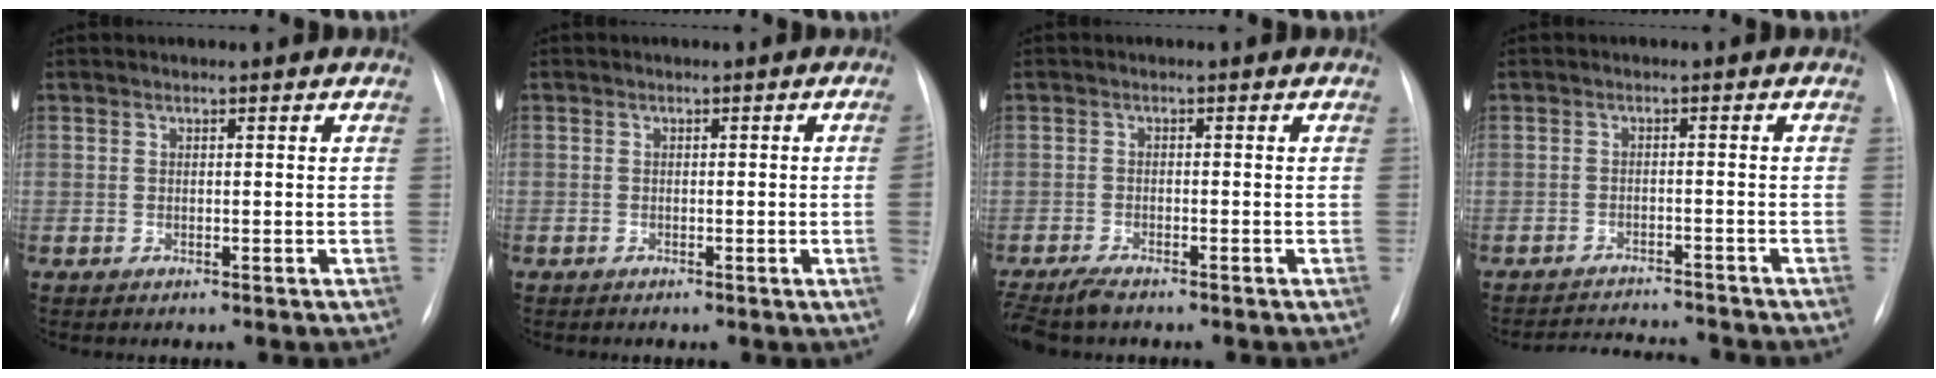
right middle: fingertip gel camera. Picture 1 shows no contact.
{"total": 2.0, "force": [-0.4, -0.5, 1.9], "torque": [-0.025, 0.000, -0.006]}
{"total": 4.7, "force": [-4.0, 0.9, 2.2], "torque": [-0.043, -0.013, -0.069]}
{"total": 7.4, "force": [-7.3, 0.3, 1.2], "torque": [-0.019, -0.001, -0.109]}